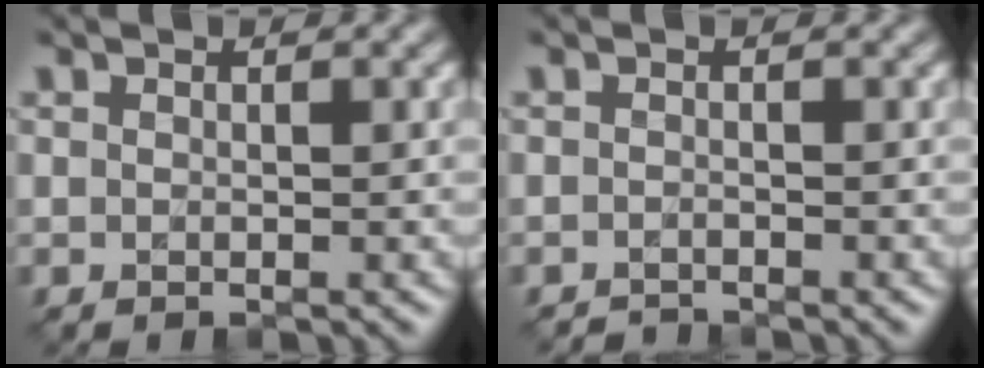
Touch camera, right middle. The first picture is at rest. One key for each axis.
{"total": 1.5, "fx": -1.5, "fy": -0.1, "fz": -0.3, "tx": 0.009, "ty": -0.011, "tz": -0.030}